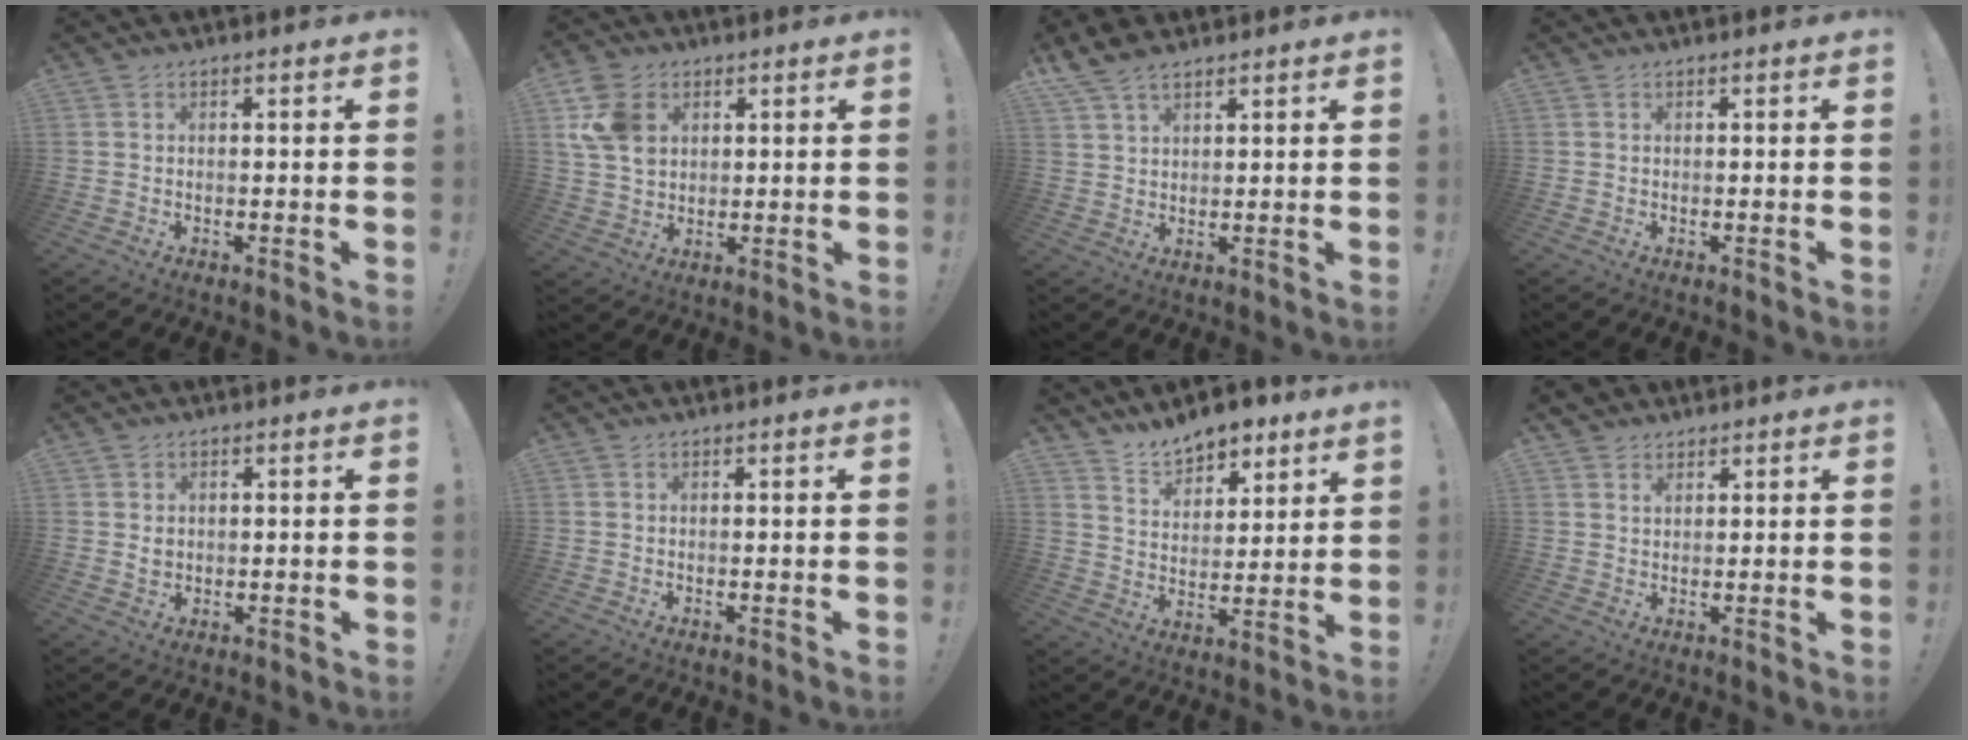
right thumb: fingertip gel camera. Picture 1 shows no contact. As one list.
[{"total": 8.6, "force": [3.1, 6.4, 4.9], "torque": [-0.091, 0.005, 0.064]}, {"total": 6.6, "force": [4.8, 3.0, 3.3], "torque": [-0.068, -0.015, 0.097]}, {"total": 0.0}, {"total": 1.8, "force": [0.7, 1.6, 0.6], "torque": [-0.004, 0.001, 0.012]}, {"total": 0.0}, {"total": 9.2, "force": [8.3, 3.2, 2.4], "torque": [-0.053, -0.057, 0.159]}, {"total": 2.1, "force": [1.8, 1.2, 0.3], "torque": [0.004, -0.014, 0.031]}]